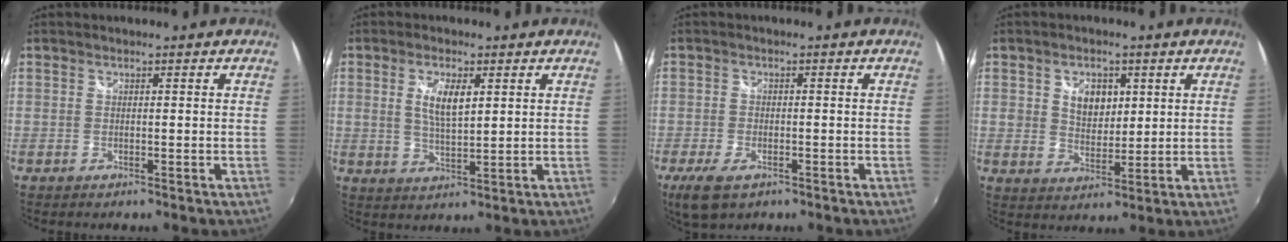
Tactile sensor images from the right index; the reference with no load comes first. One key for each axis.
{"total": 5.7, "fx": 1.7, "fy": 2.1, "fz": 5.0, "tx": -0.094, "ty": -0.003, "tz": 0.034}
{"total": 6.2, "fx": -3.6, "fy": 3.0, "fz": 3.9, "tx": -0.097, "ty": -0.021, "tz": -0.066}
{"total": 7.3, "fx": 2.3, "fy": 5.3, "fz": 4.5, "tx": -0.074, "ty": 0.005, "tz": 0.041}